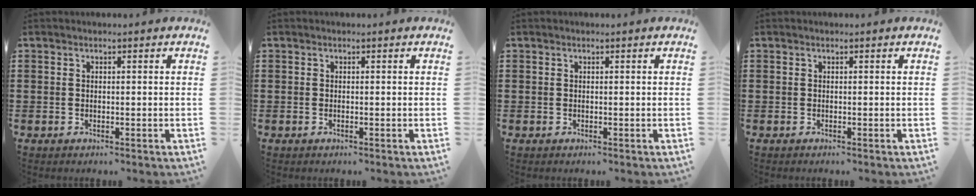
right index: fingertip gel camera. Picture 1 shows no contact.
{"total": 0.0}
{"total": 0.0}
{"total": 0.0}